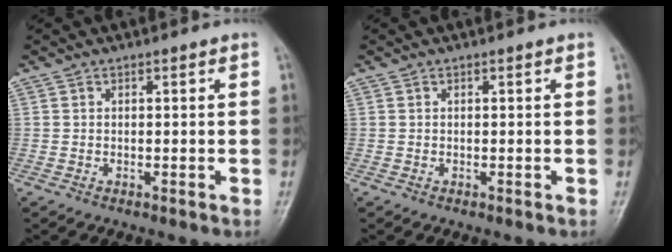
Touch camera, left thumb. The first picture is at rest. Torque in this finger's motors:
{"motor_torque": [-0.01, 0.00, -0.06, -0.04, 0.00]}